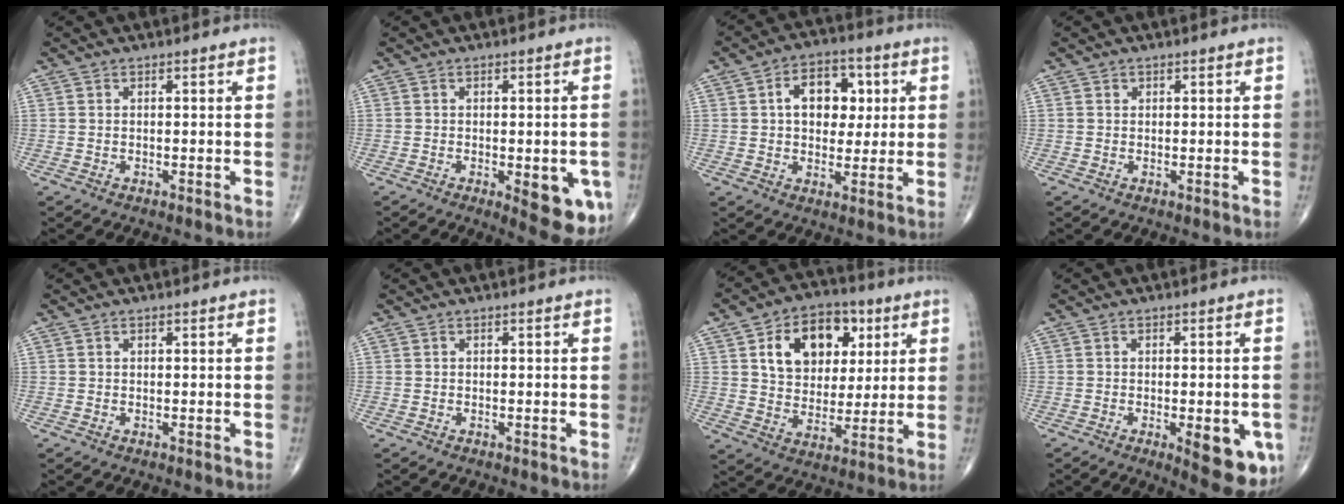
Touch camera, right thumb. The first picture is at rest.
{"total": 10.0, "force": [-2.9, 3.8, 8.8], "torque": [-0.087, -0.013, -0.027]}
{"total": 11.0, "force": [2.3, 7.4, 7.8], "torque": [-0.075, 0.008, 0.034]}
{"total": 0.6, "force": [0.2, 0.5, 0.1], "torque": [0.002, 0.000, 0.004]}
{"total": 0.0}
{"total": 0.0}
{"total": 16.0, "force": [5.6, 11.4, 9.8], "torque": [-0.113, -0.008, 0.093]}
{"total": 10.7, "force": [-3.3, 3.9, 9.4], "torque": [-0.099, -0.013, -0.032]}